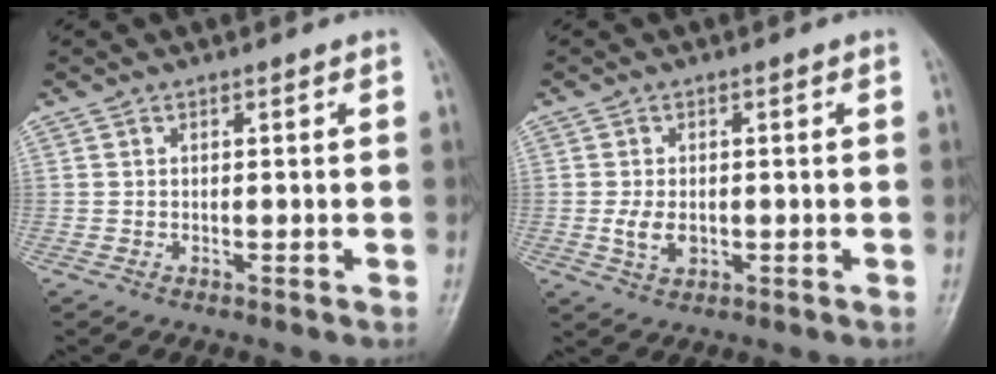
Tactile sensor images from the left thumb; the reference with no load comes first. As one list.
[{"total": 4.1, "force": [-0.6, 2.6, 3.1], "torque": [-0.058, 0.000, -0.007]}]